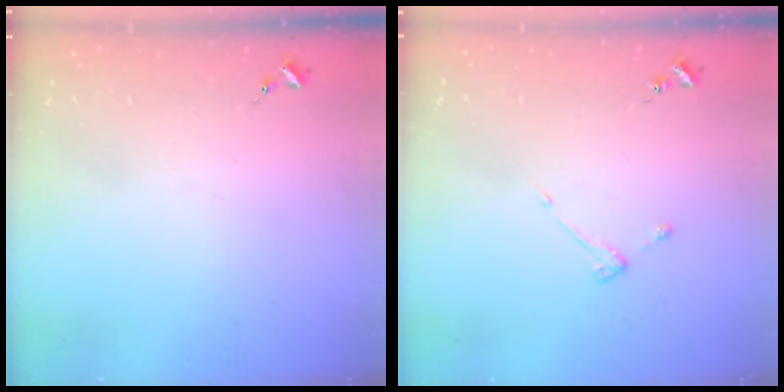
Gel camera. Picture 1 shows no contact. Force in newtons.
{"total": 3.0, "press": 3.0, "slide": 0.4}